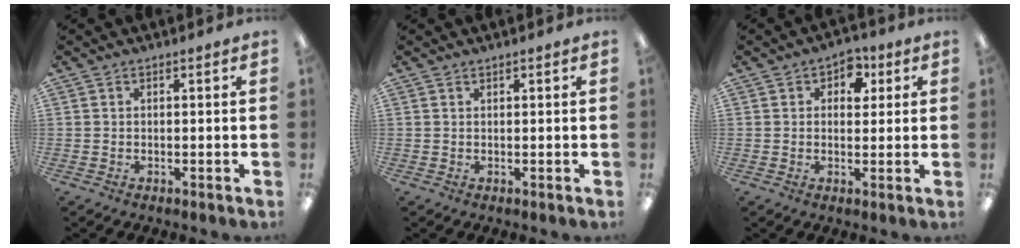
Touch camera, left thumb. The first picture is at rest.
{"total": 0.6, "force": [0.6, 0.1, -0.1], "torque": [0.001, 0.000, 0.012]}
{"total": 5.0, "force": [2.3, 3.7, 2.5], "torque": [-0.017, -0.005, 0.033]}